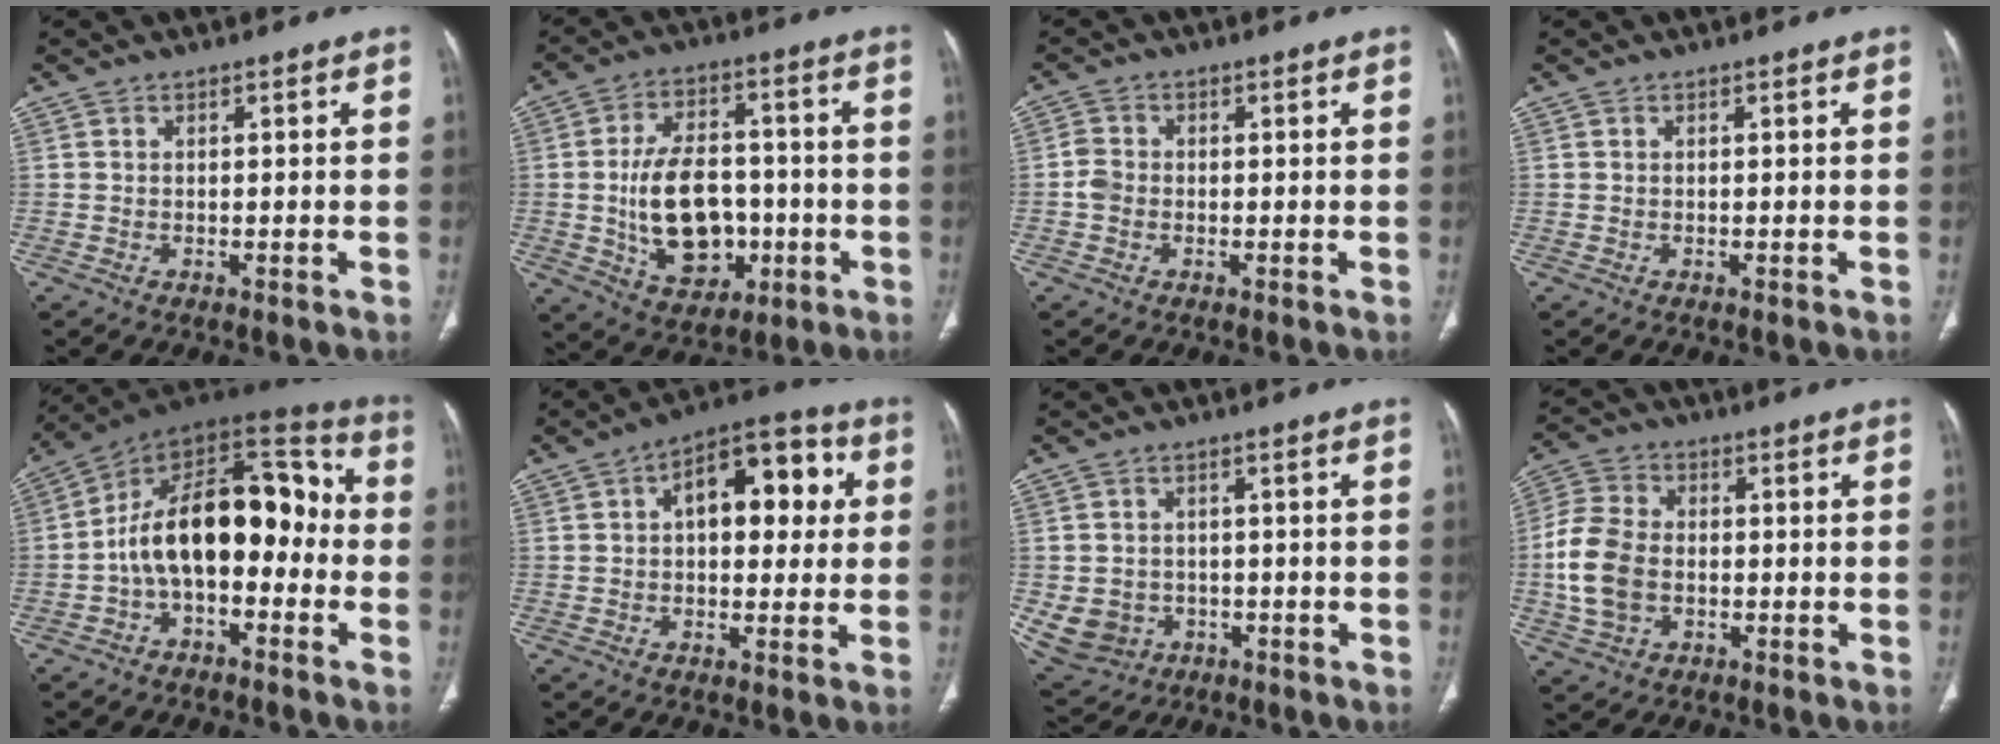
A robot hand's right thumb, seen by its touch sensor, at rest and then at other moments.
{"total": 15.8, "force": [-2.3, 10.5, 11.6], "torque": [-0.167, 0.016, -0.023]}
{"total": 2.5, "force": [-0.7, 2.1, 1.3], "torque": [-0.021, 0.007, -0.019]}
{"total": 0.0}
{"total": 19.3, "force": [-2.3, 10.9, 15.7], "torque": [-0.219, 0.071, -0.050]}
{"total": 14.5, "force": [3.1, 8.0, 11.7], "torque": [-0.123, 0.025, 0.038]}
{"total": 8.4, "force": [-1.9, 7.6, 3.1], "torque": [-0.064, 0.014, -0.013]}
{"total": 11.4, "force": [-1.3, 8.1, 7.9], "torque": [-0.165, 0.014, -0.028]}